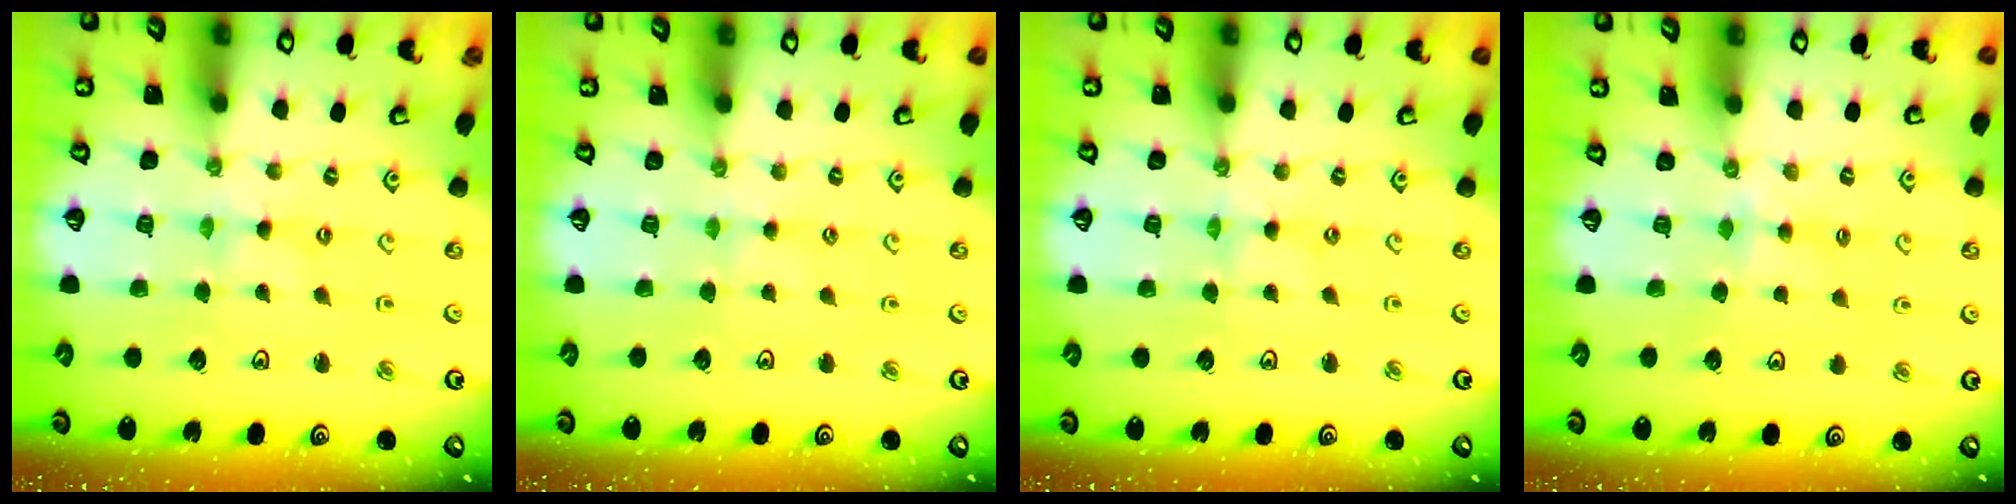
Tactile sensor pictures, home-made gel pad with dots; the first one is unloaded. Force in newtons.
{"total": 2.1, "press": 2.1, "slide": 0.4}
{"total": 0.0}
{"total": 3.9, "press": 3.8, "slide": 0.4}